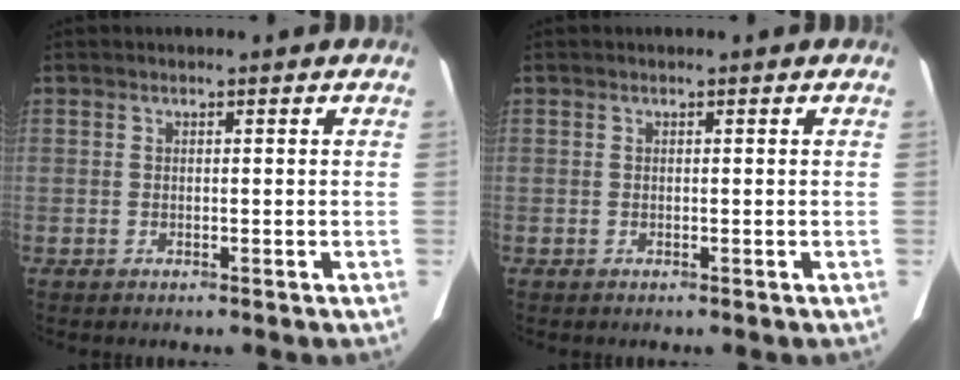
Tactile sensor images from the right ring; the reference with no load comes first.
{"total": 0.0}